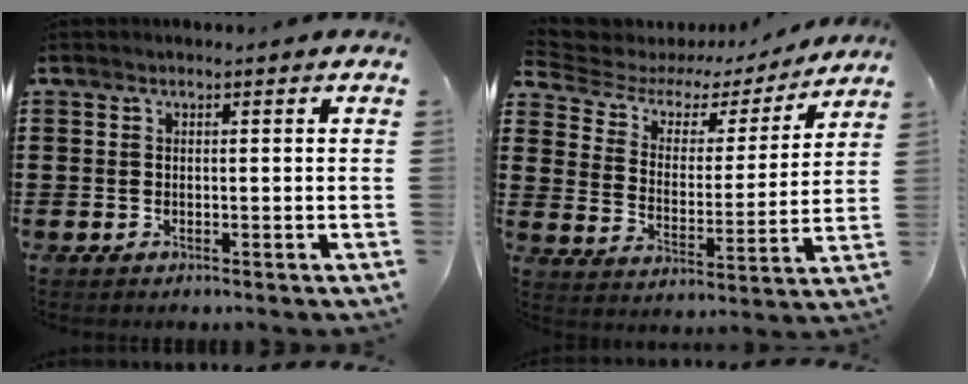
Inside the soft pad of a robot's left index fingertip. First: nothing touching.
{"total": 4.9, "force": [3.8, 2.6, 1.7], "torque": [-0.061, -0.020, 0.059]}